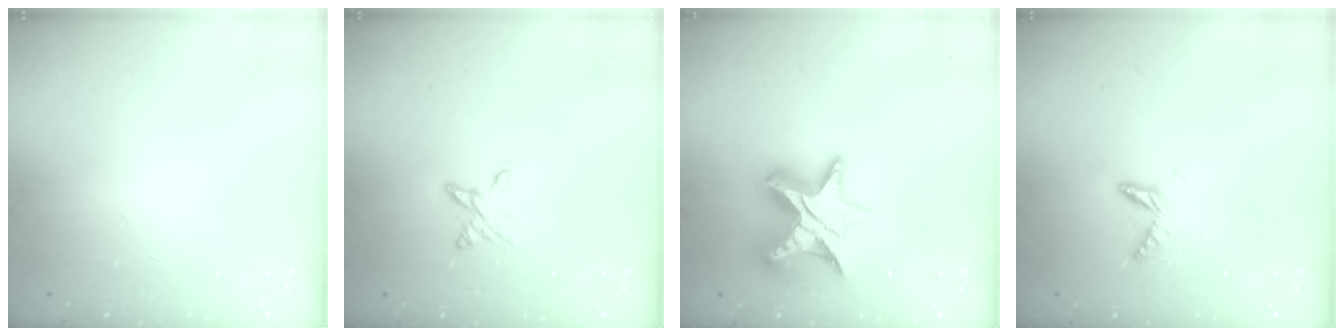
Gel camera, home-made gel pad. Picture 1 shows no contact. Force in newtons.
{"total": 5.9, "press": 5.9, "slide": 0.6}
{"total": 12.7, "press": 12.7, "slide": 0.7}
{"total": 5.4, "press": 5.3, "slide": 0.5}